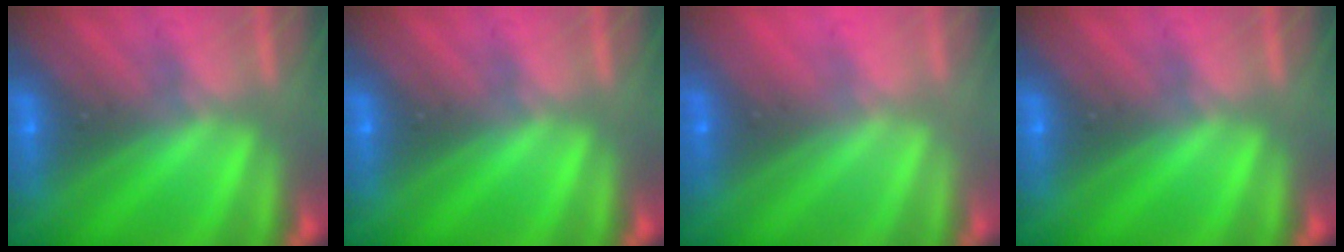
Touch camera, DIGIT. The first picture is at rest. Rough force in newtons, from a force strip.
{"total": 0.0}
{"total": 3.1}
{"total": 0.0}